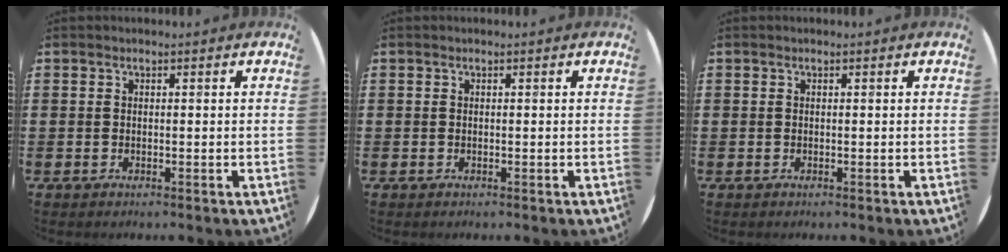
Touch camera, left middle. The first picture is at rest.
{"total": 0.0}
{"total": 0.0}